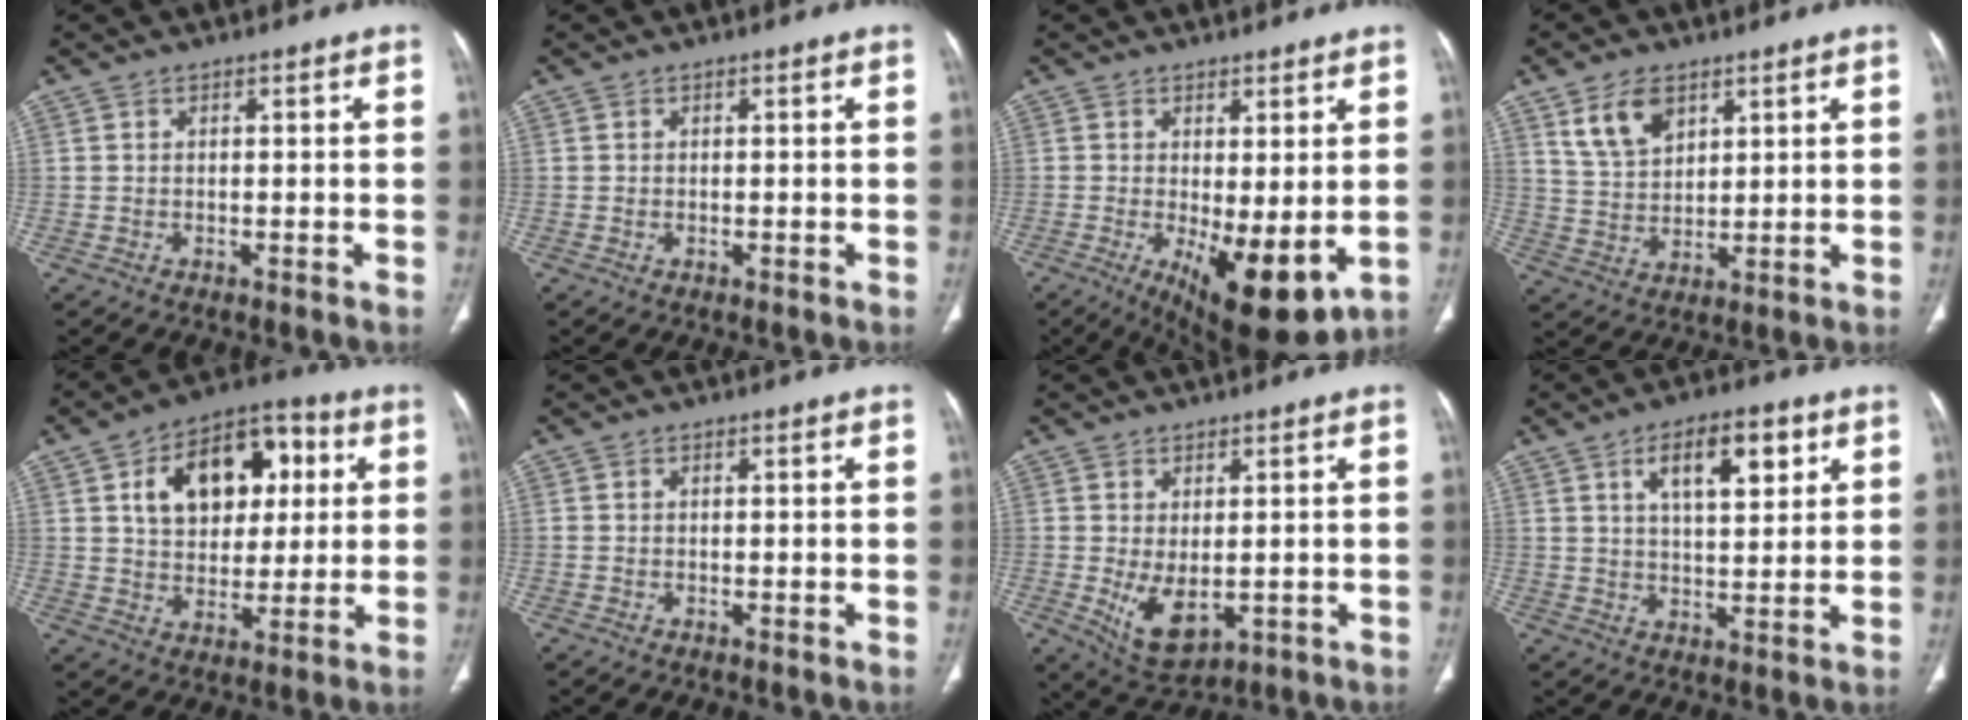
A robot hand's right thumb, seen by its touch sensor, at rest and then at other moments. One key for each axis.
{"total": 0.0}
{"total": 11.6, "fx": -2.1, "fy": 4.3, "fz": 10.6, "tx": -0.156, "ty": -0.024, "tz": -0.015}
{"total": 7.7, "fx": 4.7, "fy": 4.4, "fz": 4.3, "tx": -0.067, "ty": -0.024, "tz": 0.099}
{"total": 16.9, "fx": 4.8, "fy": 11.3, "fz": 11.7, "tx": -0.138, "ty": 0.009, "tz": 0.074}
{"total": 0.0}
{"total": 7.2, "fx": -1.0, "fy": 4.1, "fz": 5.9, "tx": -0.093, "ty": -0.014, "tz": 0.004}
{"total": 10.2, "fx": 4.4, "fy": 4.4, "fz": 8.0, "tx": -0.104, "ty": -0.015, "tz": 0.070}